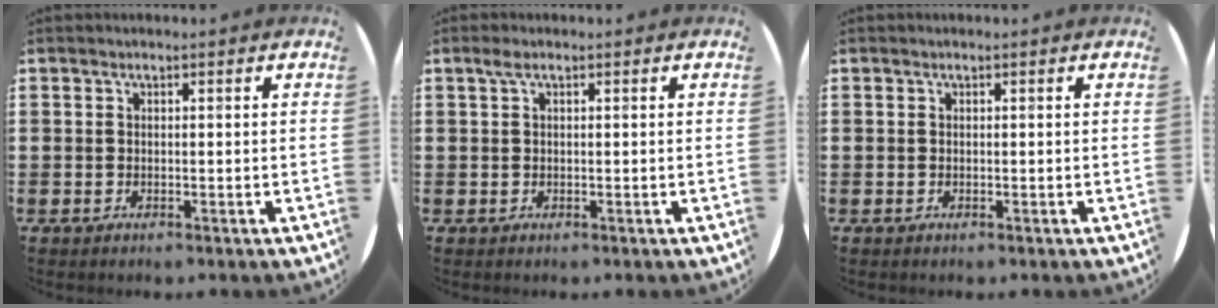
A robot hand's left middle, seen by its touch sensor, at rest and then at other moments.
{"total": 1.1, "force": [0.5, 0.4, 0.9], "torque": [-0.018, 0.006, 0.007]}
{"total": 0.0}